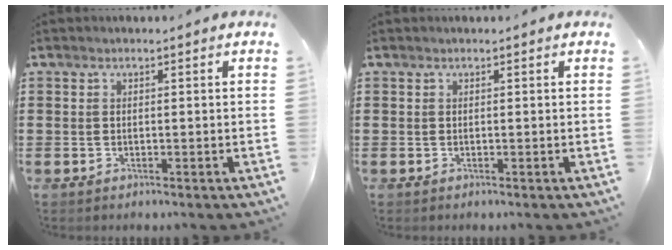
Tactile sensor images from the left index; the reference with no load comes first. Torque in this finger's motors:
{"motor_torque": [0.02, -0.01, 0.00, 0.00]}